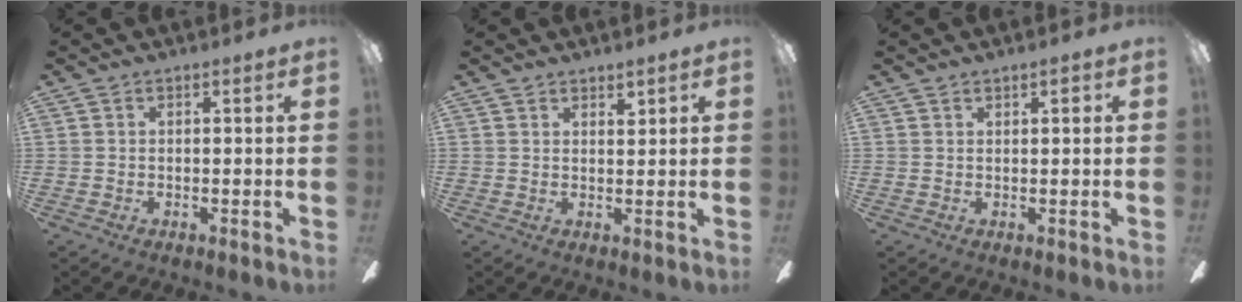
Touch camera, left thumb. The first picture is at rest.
{"total": 2.1, "force": [1.9, 0.7, 0.7], "torque": [-0.008, -0.008, 0.033]}
{"total": 1.4, "force": [0.9, 0.3, 1.0], "torque": [-0.013, -0.002, 0.013]}